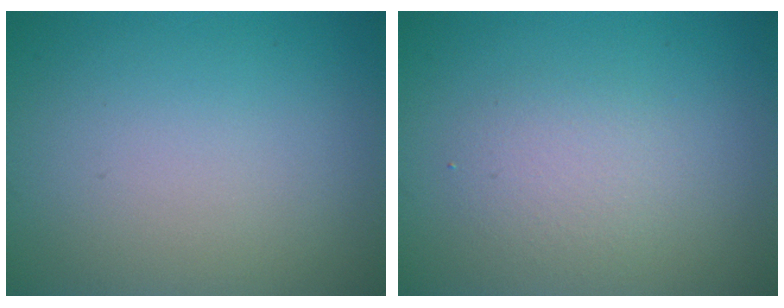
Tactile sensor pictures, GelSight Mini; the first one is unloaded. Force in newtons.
{"total": 2.2, "press": 2.2, "slide": 0.3}